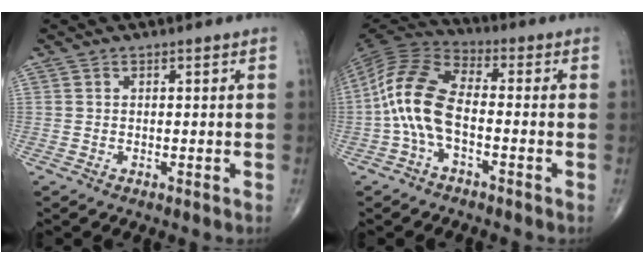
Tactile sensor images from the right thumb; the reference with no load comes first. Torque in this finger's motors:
{"motor_torque": [0.09, 1.07, 1.03, 0.42, 0.20]}